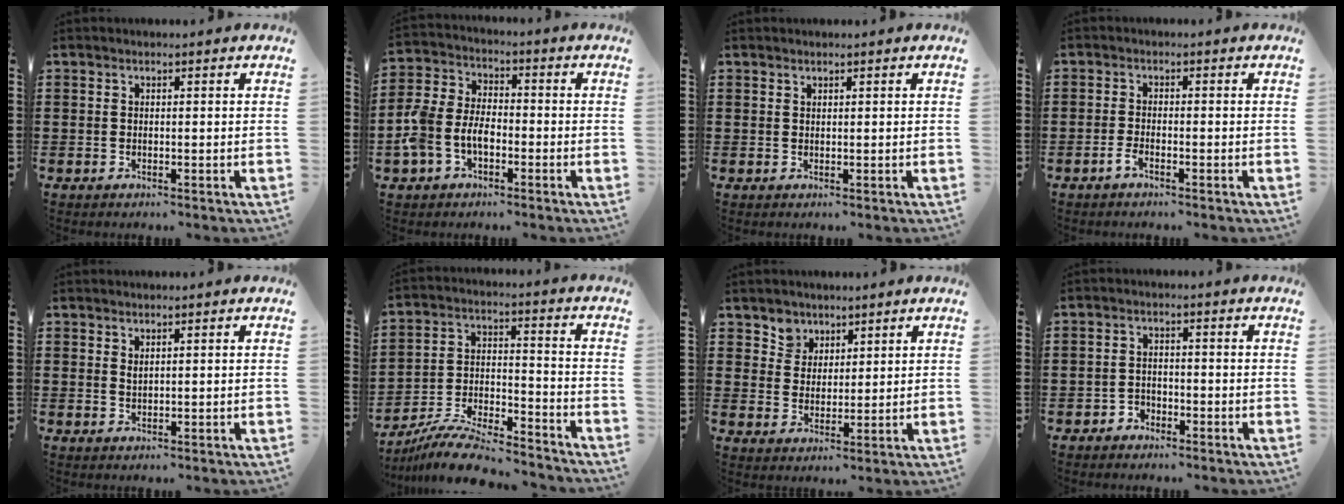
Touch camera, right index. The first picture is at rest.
{"total": 6.2, "force": [-2.5, 4.1, 4.0], "torque": [-0.124, -0.003, -0.060]}
{"total": 0.6, "force": [0.5, 0.3, 0.1], "torque": [-0.003, 0.001, 0.010]}
{"total": 1.6, "force": [-1.2, 0.3, 1.1], "torque": [-0.028, -0.003, -0.024]}
{"total": 0.9, "force": [0.7, 0.2, 0.6], "torque": [-0.013, 0.000, 0.013]}
{"total": 10.0, "force": [-9.2, 1.2, 3.7], "torque": [-0.068, 0.022, -0.178]}
{"total": 4.4, "force": [3.1, 3.2, -0.2], "torque": [-0.019, 0.007, 0.058]}
{"total": 1.9, "force": [-1.6, 1.1, 0.0], "torque": [-0.006, 0.002, -0.035]}